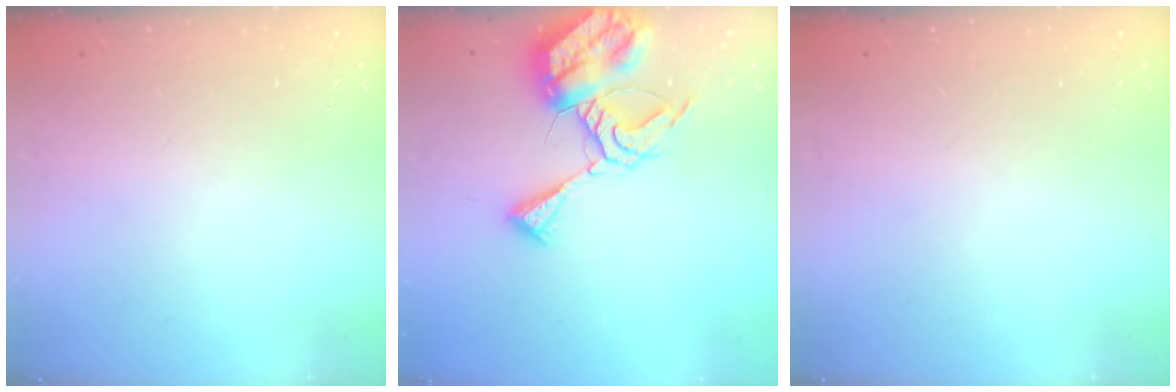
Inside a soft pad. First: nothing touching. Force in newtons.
{"total": 13.2, "press": 13.1, "slide": 1.1}
{"total": 0.0}